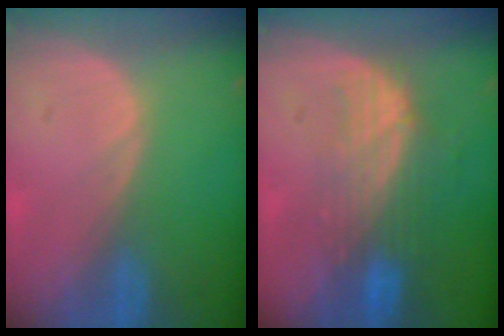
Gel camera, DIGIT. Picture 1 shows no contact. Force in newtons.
{"total": 7.5, "press": 6.9, "slide": 2.8}